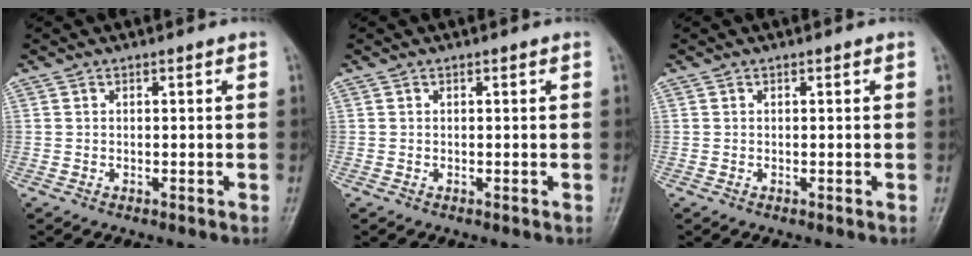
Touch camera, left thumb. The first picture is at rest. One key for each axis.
{"total": 0.0}
{"total": 0.0}